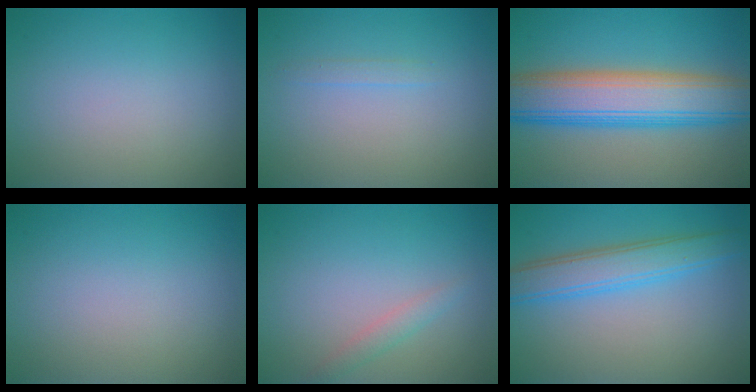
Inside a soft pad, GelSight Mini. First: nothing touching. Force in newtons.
{"total": 0.8, "press": 0.8, "slide": 0.1}
{"total": 9.9, "press": 9.9, "slide": 0.4}
{"total": 0.0}
{"total": 1.3, "press": 1.3, "slide": 0.1}
{"total": 4.5, "press": 4.5, "slide": 0.1}